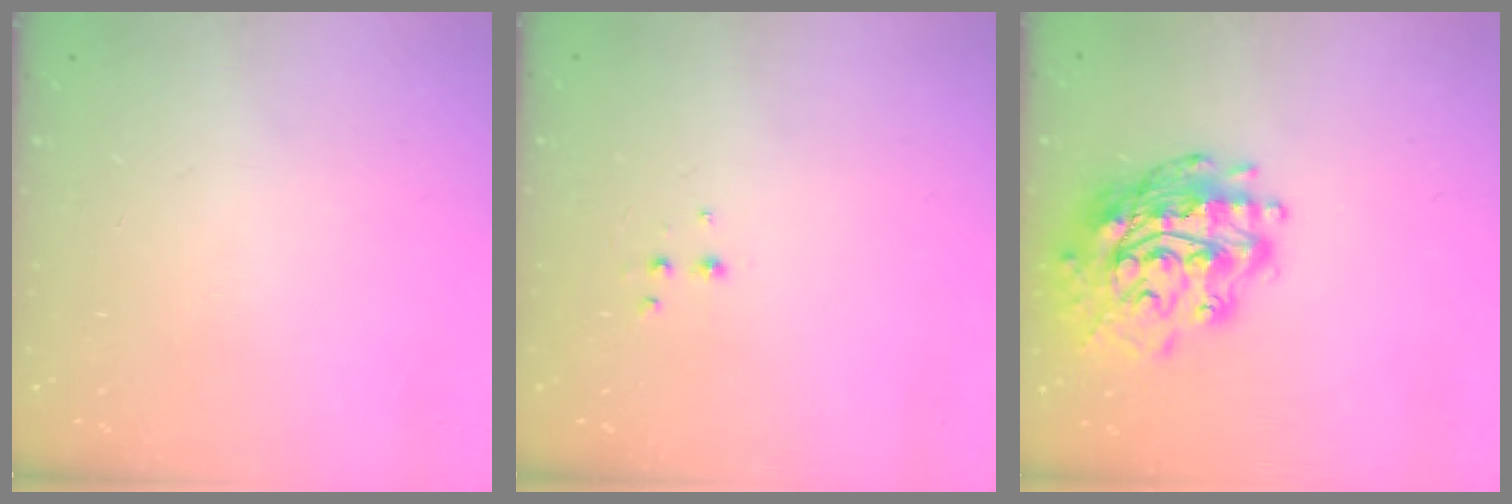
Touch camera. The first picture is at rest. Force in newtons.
{"total": 1.9, "press": 1.9, "slide": 0.2}
{"total": 20.0, "press": 19.9, "slide": 2.0}